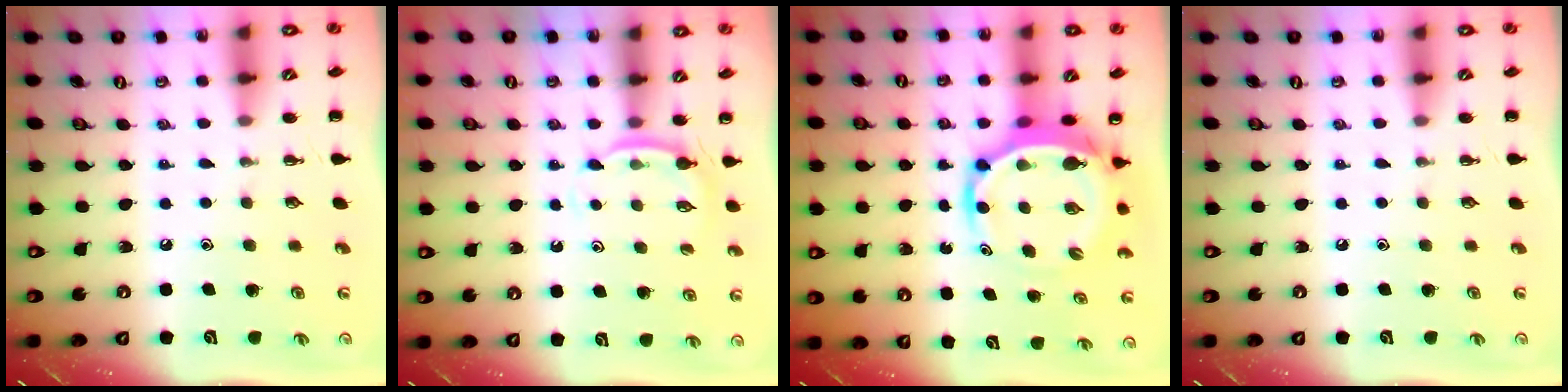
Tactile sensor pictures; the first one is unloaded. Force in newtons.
{"total": 5.6, "press": 5.4, "slide": 1.4}
{"total": 7.0, "press": 6.7, "slide": 2.1}
{"total": 0.0}